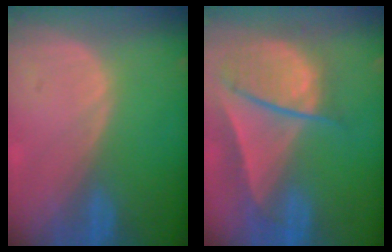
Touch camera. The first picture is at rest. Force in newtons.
{"total": 9.5, "press": 8.2, "slide": 4.9}